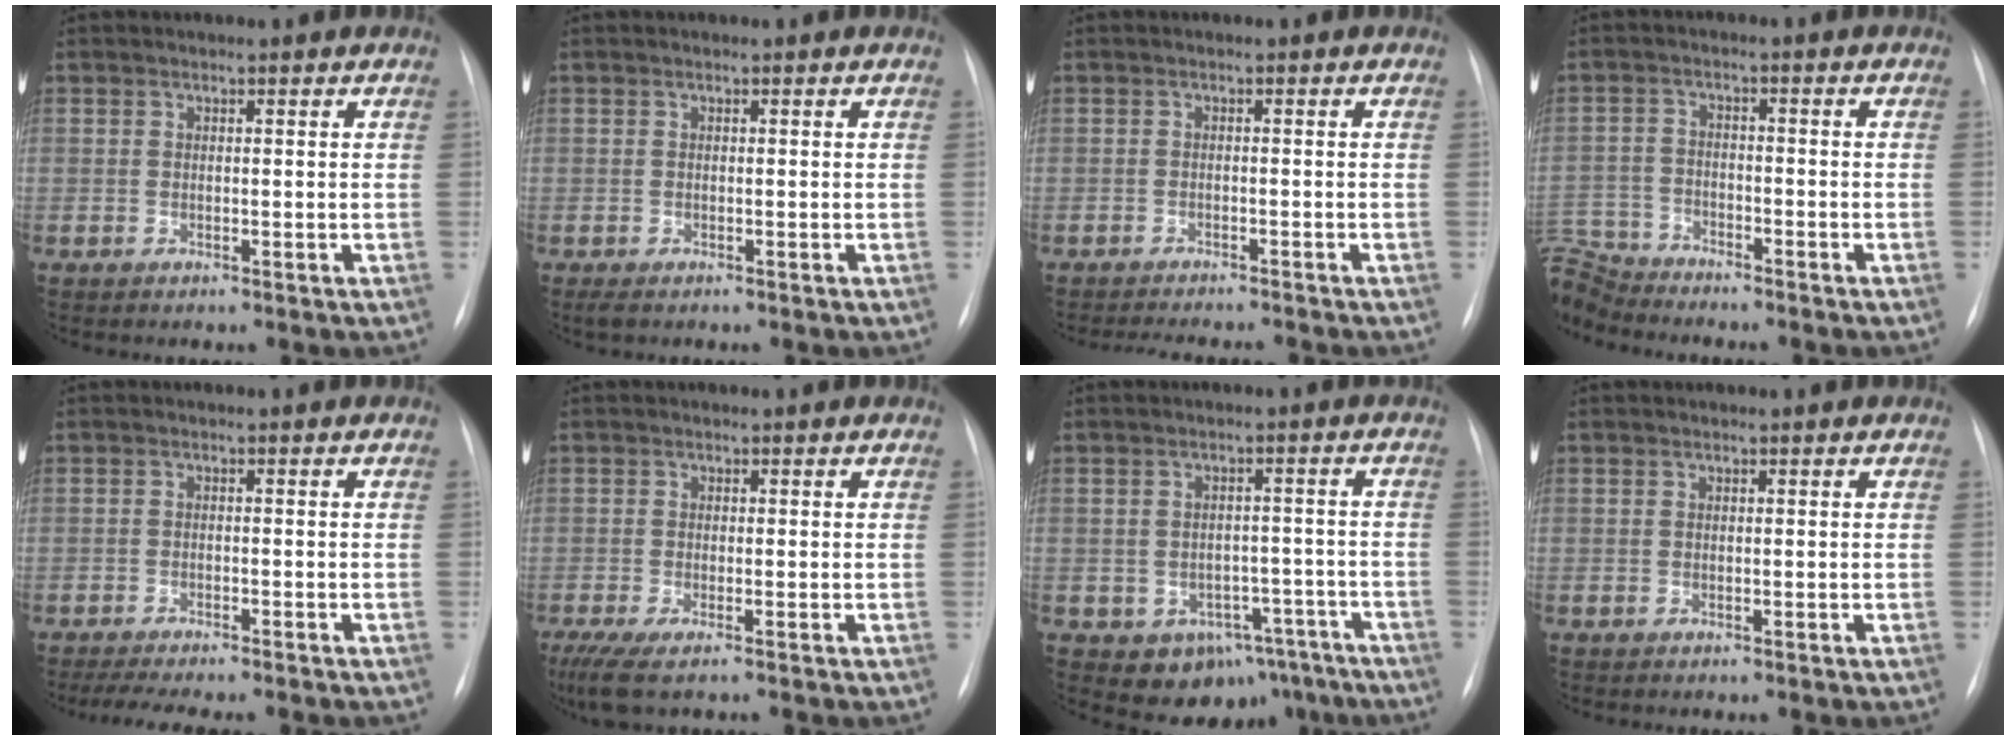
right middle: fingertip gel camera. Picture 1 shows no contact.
{"total": 1.1, "force": [-0.8, 0.5, 0.7], "torque": [-0.009, -0.002, -0.007]}
{"total": 7.6, "force": [-7.2, 0.6, 2.3], "torque": [-0.030, -0.003, -0.098]}
{"total": 9.8, "force": [-9.5, 2.1, 1.3], "torque": [-0.044, 0.014, -0.180]}
{"total": 9.6, "force": [-8.2, 1.6, 4.7], "torque": [-0.064, -0.008, -0.116]}
{"total": 5.2, "force": [-3.7, 0.8, 3.6], "torque": [-0.069, -0.015, -0.065]}
{"total": 9.3, "force": [-5.8, 6.5, 3.4], "torque": [-0.028, 0.031, -0.067]}
{"total": 0.0}